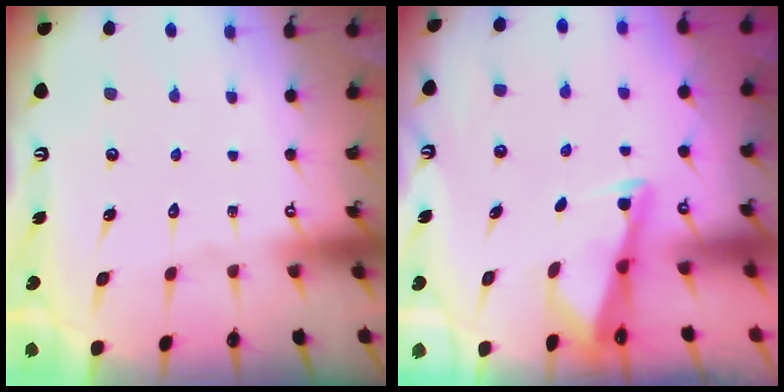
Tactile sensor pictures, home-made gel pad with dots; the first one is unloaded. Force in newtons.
{"total": 2.5, "press": 2.5, "slide": 0.2}